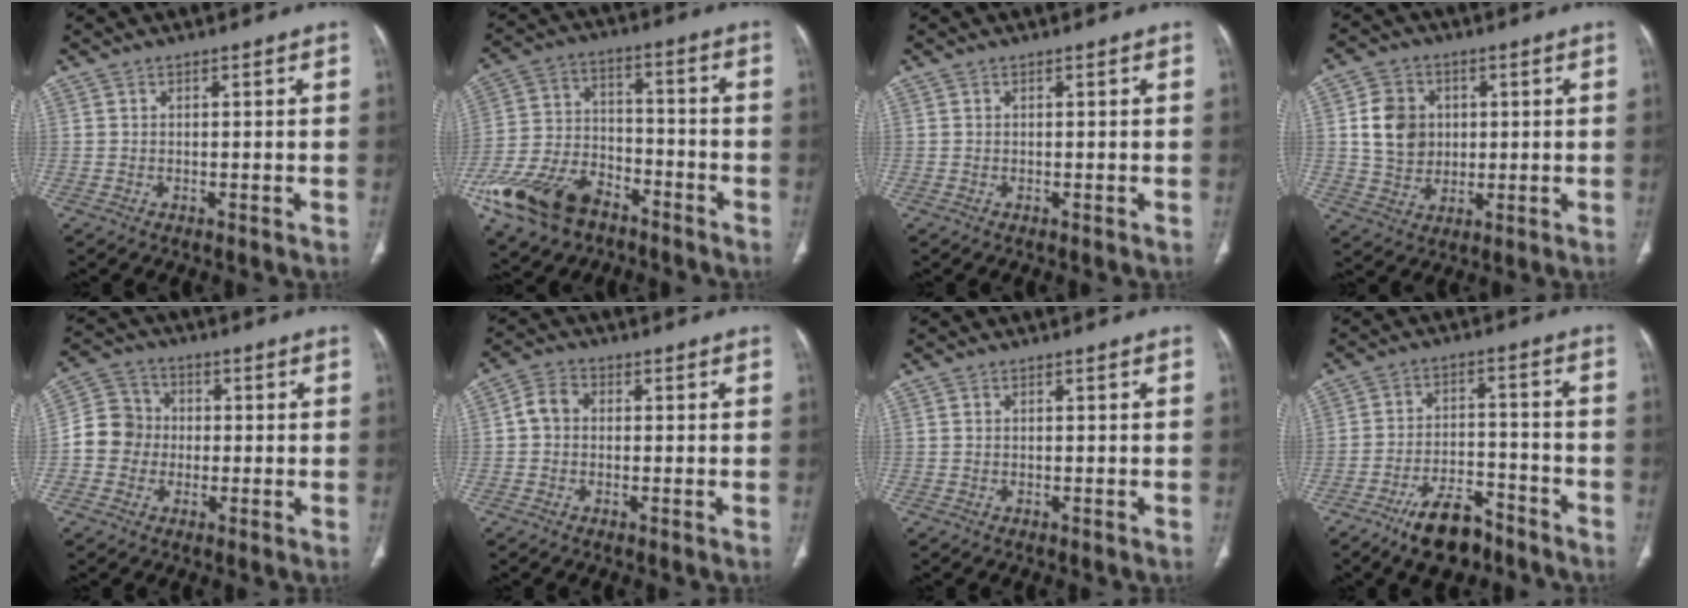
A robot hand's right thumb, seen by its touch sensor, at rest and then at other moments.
{"total": 17.8, "force": [-11.1, 10.4, 9.3], "torque": [-0.179, 0.049, -0.199]}
{"total": 0.0}
{"total": 9.2, "force": [1.4, 8.0, 4.4], "torque": [-0.050, -0.005, 0.028]}
{"total": 8.5, "force": [-0.8, 7.9, 2.9], "torque": [-0.031, 0.026, -0.025]}
{"total": 4.0, "force": [0.0, 3.3, 2.3], "torque": [-0.035, 0.013, -0.008]}
{"total": 0.0}
{"total": 12.0, "force": [-8.7, 4.8, 6.7], "torque": [-0.105, 0.058, -0.151]}